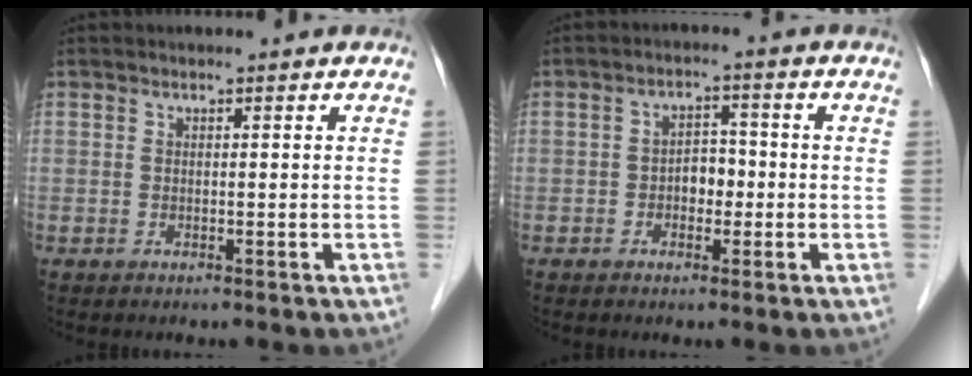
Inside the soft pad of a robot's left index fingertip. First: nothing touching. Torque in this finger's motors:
{"motor_torque": [0.13, 0.22, -0.05, 0.00]}